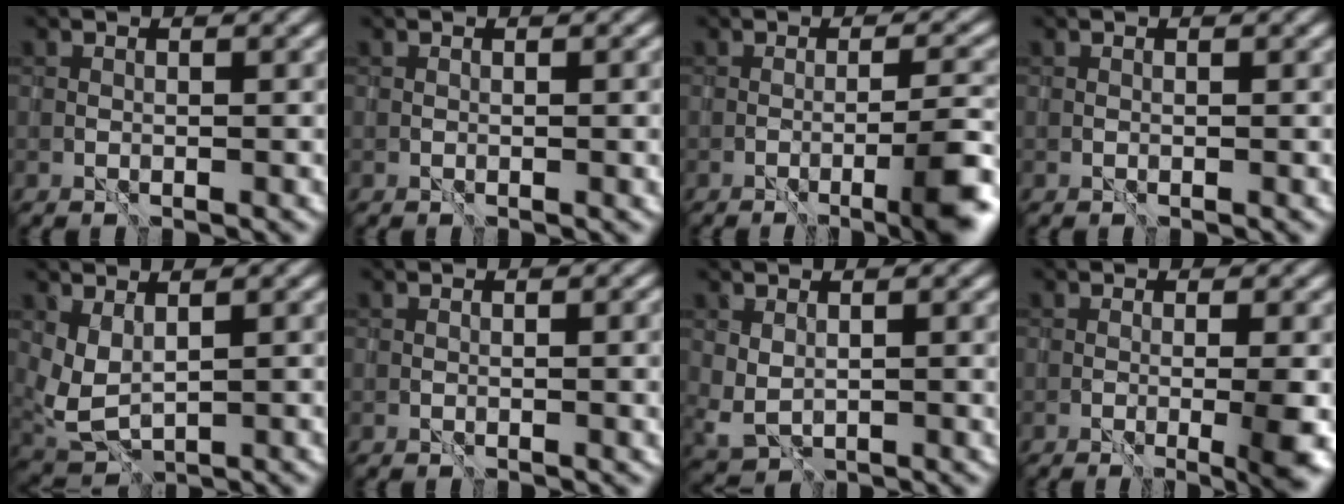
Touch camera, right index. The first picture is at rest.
{"total": 1.4, "force": [0.1, 0.4, 1.3], "torque": [-0.017, -0.005, 0.007]}
{"total": 5.5, "force": [-2.4, 0.8, 4.9], "torque": [-0.061, 0.007, -0.038]}
{"total": 0.0}
{"total": 3.0, "force": [1.3, 1.6, 2.2], "torque": [-0.057, -0.003, 0.031]}
{"total": 2.1, "force": [0.2, 0.6, 2.0], "torque": [-0.027, -0.005, 0.010]}
{"total": 2.0, "force": [1.1, 1.1, 1.3], "torque": [-0.032, -0.004, 0.027]}
{"total": 4.5, "force": [-0.7, 0.9, 4.3], "torque": [-0.057, -0.012, -0.005]}